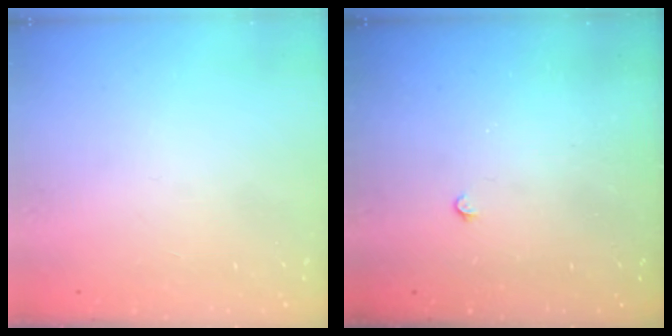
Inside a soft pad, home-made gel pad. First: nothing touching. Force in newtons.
{"total": 2.3, "press": 2.3, "slide": 0.4}